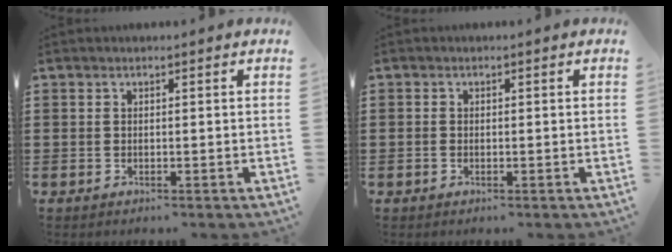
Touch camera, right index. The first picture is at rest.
{"total": 0.7, "force": [-0.4, 0.6, 0.1], "torque": [-0.003, 0.003, -0.009]}